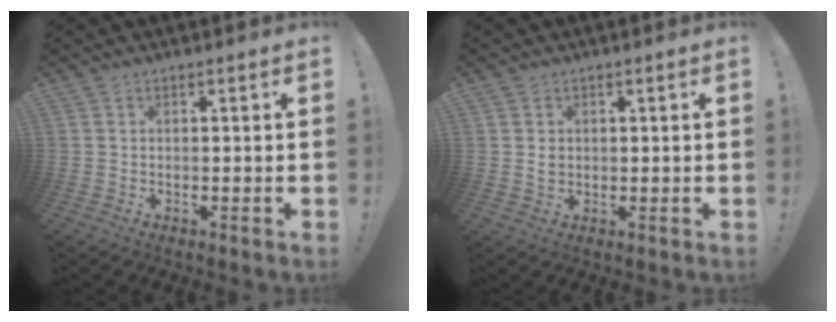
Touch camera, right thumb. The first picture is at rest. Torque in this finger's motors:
{"motor_torque": [-0.22, 0.13, 0.00, 0.19, -0.02]}